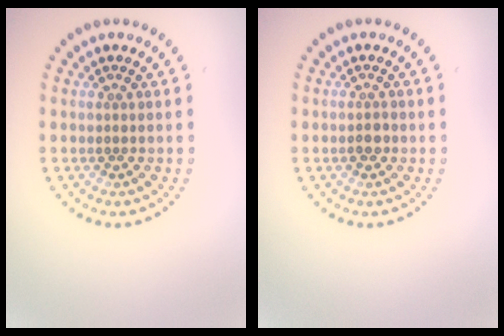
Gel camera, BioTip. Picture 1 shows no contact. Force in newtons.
{"total": 1.1, "press": 1.0, "slide": 0.3}